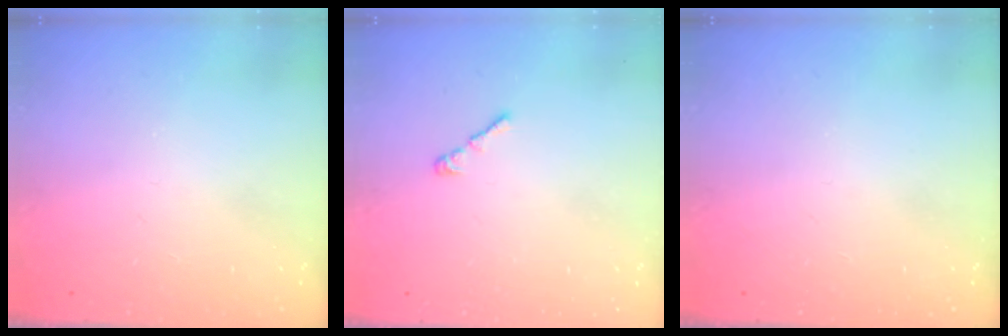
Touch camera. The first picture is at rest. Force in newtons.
{"total": 2.2, "press": 2.1, "slide": 0.6}
{"total": 0.0}